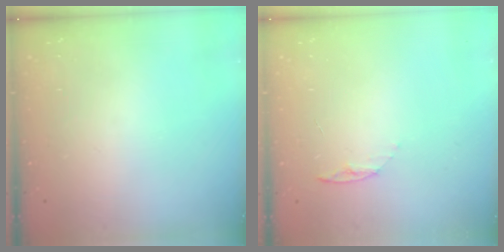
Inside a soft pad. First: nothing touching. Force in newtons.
{"total": 4.9, "press": 4.9, "slide": 0.6}